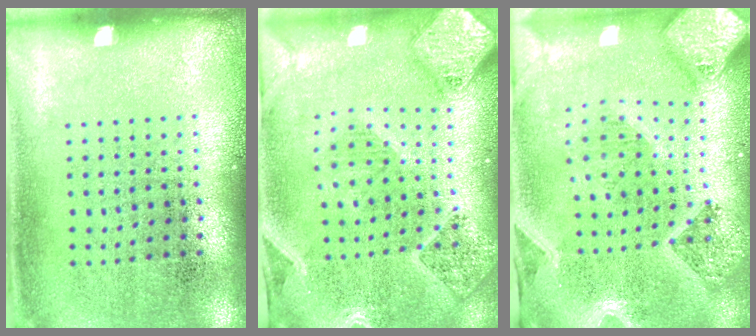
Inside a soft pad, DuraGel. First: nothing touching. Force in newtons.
{"total": 2.9, "press": 2.5, "slide": 1.4}
{"total": 3.7, "press": 3.0, "slide": 2.2}